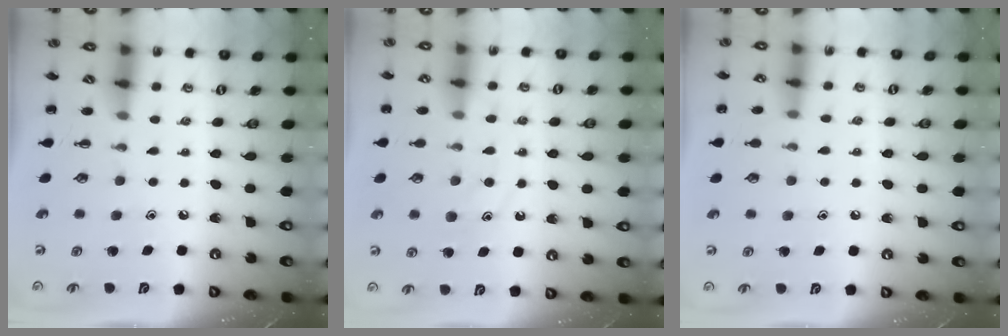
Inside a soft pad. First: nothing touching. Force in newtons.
{"total": 11.6, "press": 11.5, "slide": 0.9}
{"total": 4.8, "press": 4.4, "slide": 1.8}